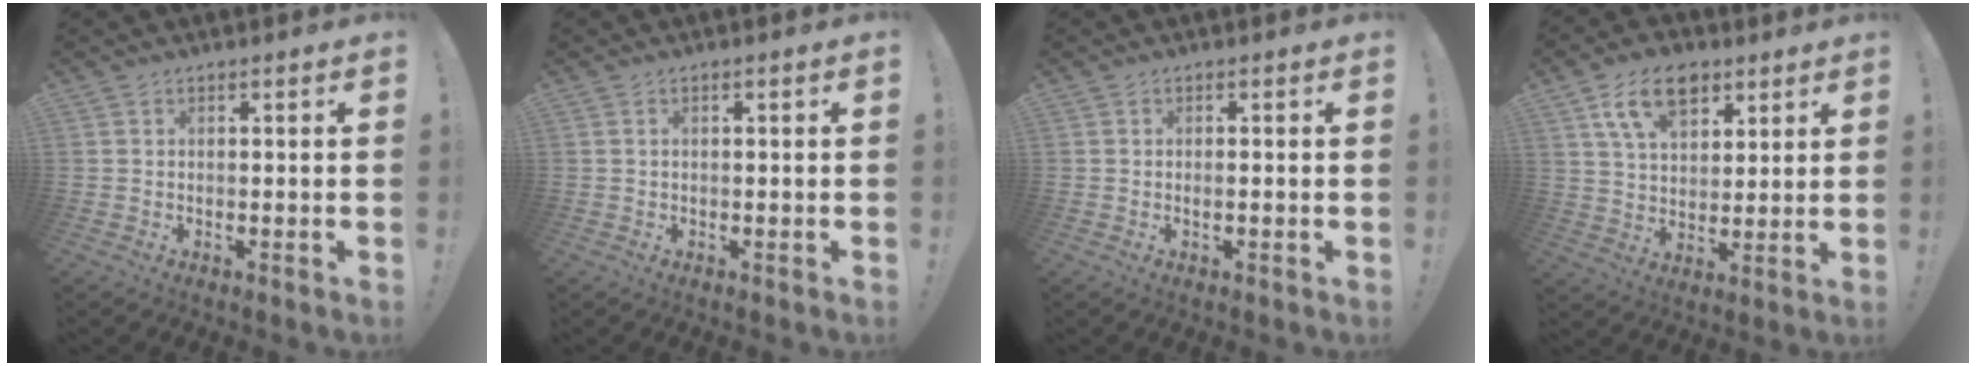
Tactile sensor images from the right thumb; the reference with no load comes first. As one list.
[{"total": 0.9, "force": [-0.4, -0.2, 0.8], "torque": [-0.022, 0.003, -0.006]}, {"total": 0.8, "force": [-0.4, 0.0, 0.7], "torque": [-0.009, -0.002, -0.008]}, {"total": 13.2, "force": [7.0, 8.2, 7.6], "torque": [-0.121, -0.016, 0.132]}]